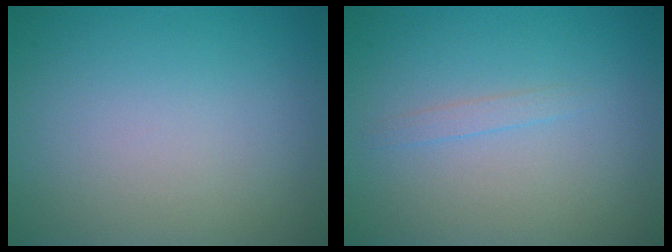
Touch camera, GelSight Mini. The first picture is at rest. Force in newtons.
{"total": 0.8, "press": 0.8, "slide": 0.1}